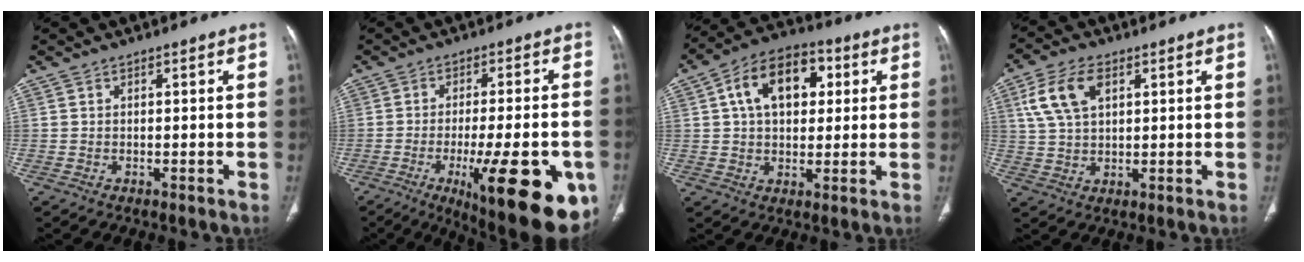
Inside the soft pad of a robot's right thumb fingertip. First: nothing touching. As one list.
[{"total": 22.2, "force": [-8.5, 6.4, 19.4], "torque": [-0.212, -0.002, -0.106]}, {"total": 14.0, "force": [3.7, 9.1, 9.9], "torque": [-0.134, 0.015, 0.053]}, {"total": 9.0, "force": [3.4, 5.2, 6.6], "torque": [-0.131, 0.004, 0.065]}]